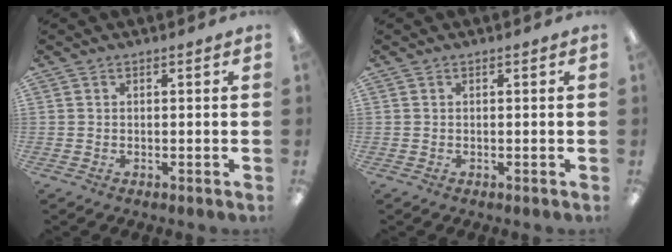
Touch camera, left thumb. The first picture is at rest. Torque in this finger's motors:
{"motor_torque": [-0.01, -0.01, 0.04, -0.03, 0.00]}